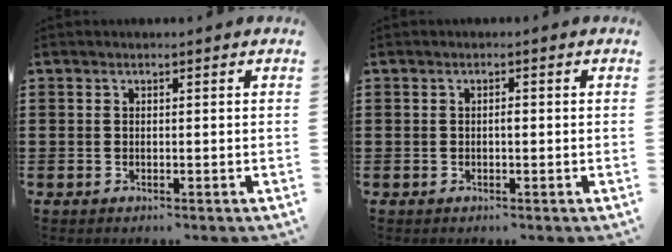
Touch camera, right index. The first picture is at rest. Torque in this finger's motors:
{"motor_torque": [0.41, -0.32, 0.00, 0.04]}